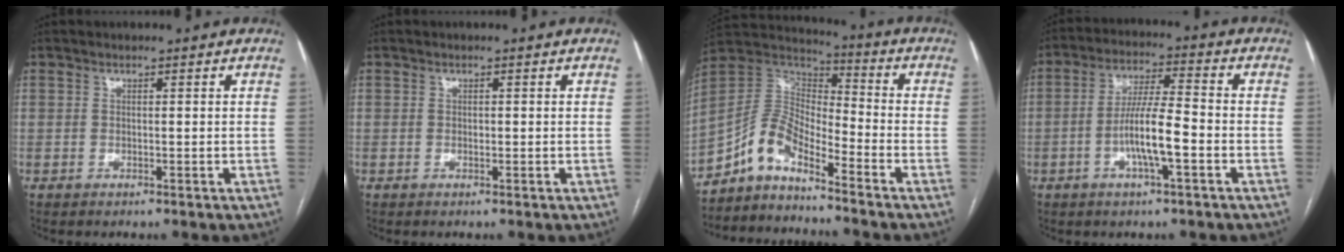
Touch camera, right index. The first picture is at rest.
{"total": 0.5, "force": [0.0, 0.4, 0.3], "torque": [-0.006, 0.001, 0.001]}
{"total": 8.9, "force": [-7.0, 2.7, 4.7], "torque": [-0.105, 0.032, -0.137]}
{"total": 8.6, "force": [-2.6, 1.1, 8.1], "torque": [-0.155, 0.007, -0.050]}